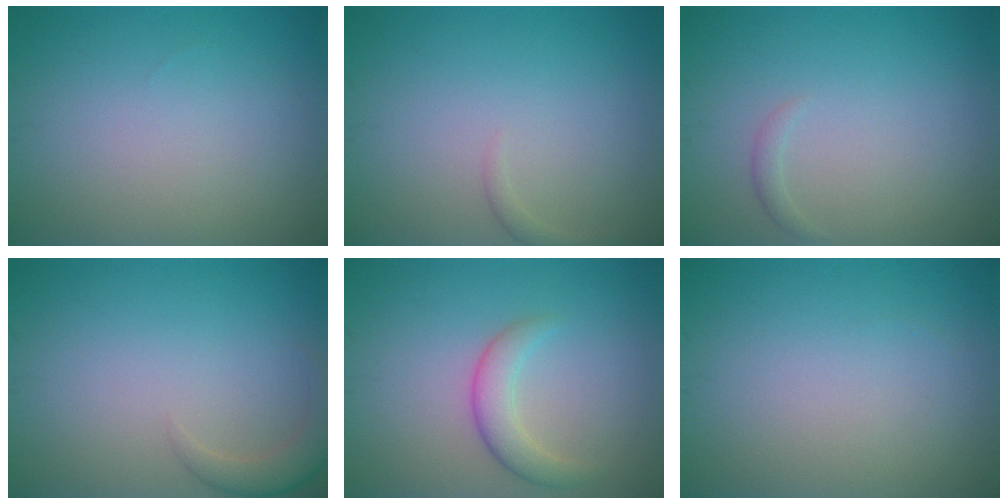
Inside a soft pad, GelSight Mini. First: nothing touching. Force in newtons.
{"total": 0.8, "press": 0.8, "slide": 0.1}
{"total": 0.7, "press": 0.7, "slide": 0.0}
{"total": 2.3, "press": 2.3, "slide": 0.2}
{"total": 2.6, "press": 2.6, "slide": 0.1}
{"total": 0.0}